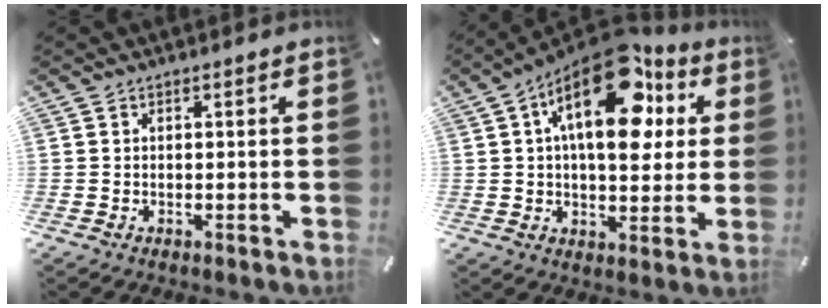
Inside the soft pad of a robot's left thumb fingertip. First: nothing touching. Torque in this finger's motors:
{"motor_torque": [2.45, 2.56, 1.99, -0.78, 0.26]}